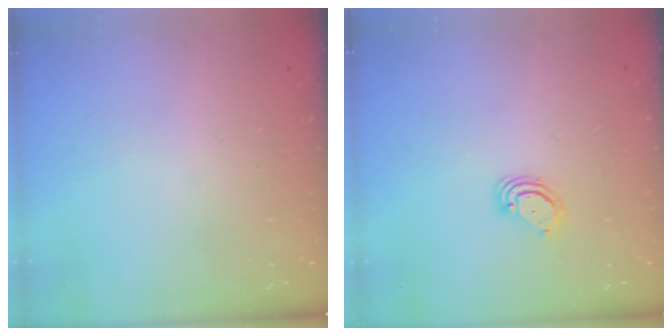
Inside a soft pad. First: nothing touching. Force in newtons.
{"total": 3.1, "press": 3.1, "slide": 0.2}